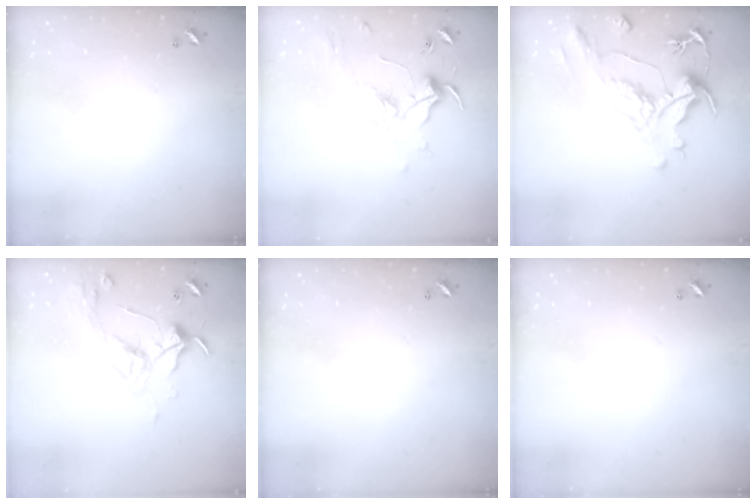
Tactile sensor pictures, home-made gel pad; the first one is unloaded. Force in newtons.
{"total": 1.9, "press": 1.7, "slide": 0.8}
{"total": 1.6, "press": 0.6, "slide": 1.5}
{"total": 3.2, "press": 3.2, "slide": 0.6}
{"total": 0.0}
{"total": 0.0}